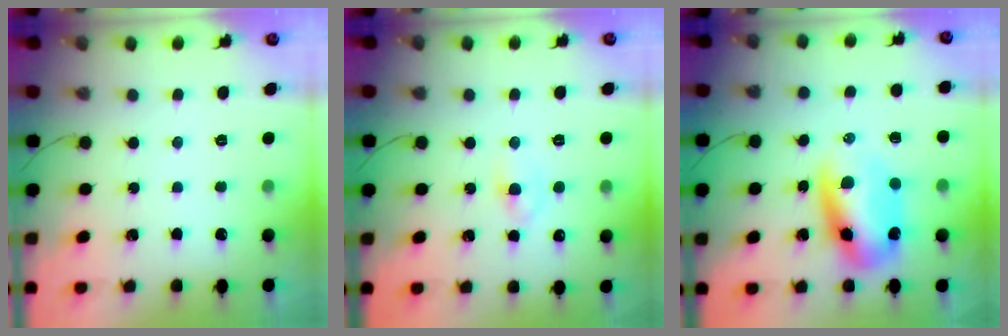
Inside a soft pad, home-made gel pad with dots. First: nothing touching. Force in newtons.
{"total": 2.4, "press": 2.1, "slide": 1.0}
{"total": 9.7, "press": 9.4, "slide": 2.3}